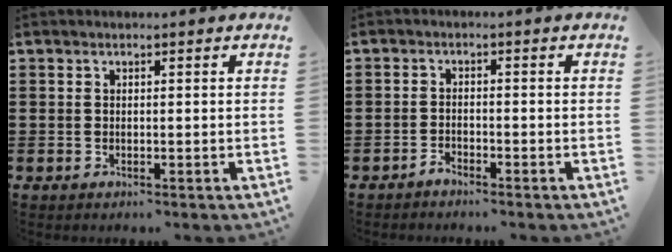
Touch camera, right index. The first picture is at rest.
{"total": 1.5, "force": [-1.5, 0.2, 0.2], "torque": [-0.008, 0.000, -0.029]}